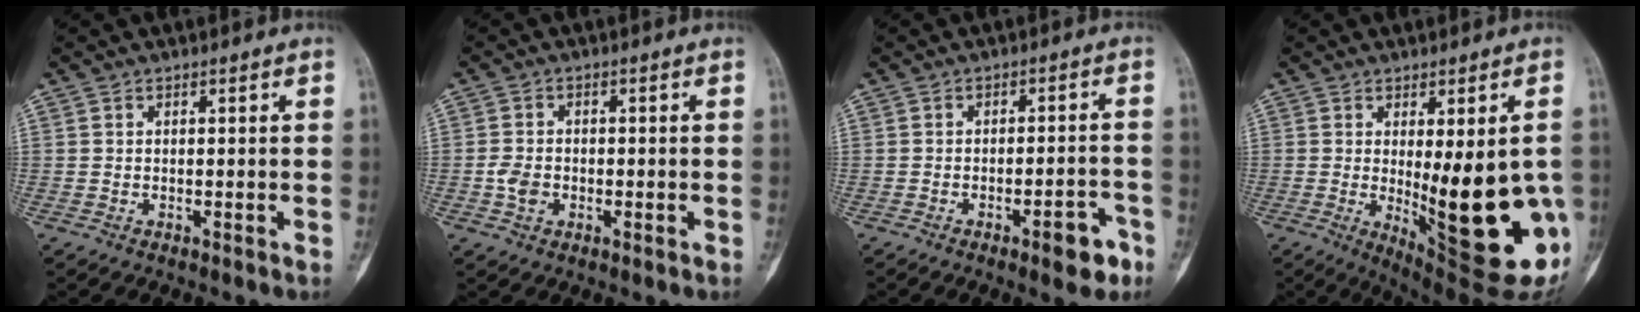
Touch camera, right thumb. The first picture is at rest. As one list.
[{"total": 3.3, "force": [-0.7, 2.5, 2.0], "torque": [-0.030, 0.008, -0.015]}, {"total": 6.4, "force": [-3.6, 2.2, 4.9], "torque": [-0.048, 0.029, -0.042]}, {"total": 21.9, "force": [-2.9, 6.8, 20.6], "torque": [-0.225, -0.033, -0.012]}]